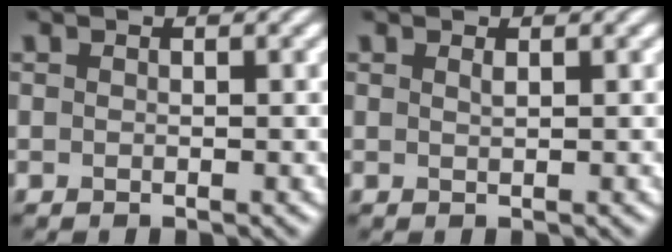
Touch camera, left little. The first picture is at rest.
{"total": 0.5, "force": [0.4, 0.1, 0.4], "torque": [-0.006, 0.000, 0.007]}